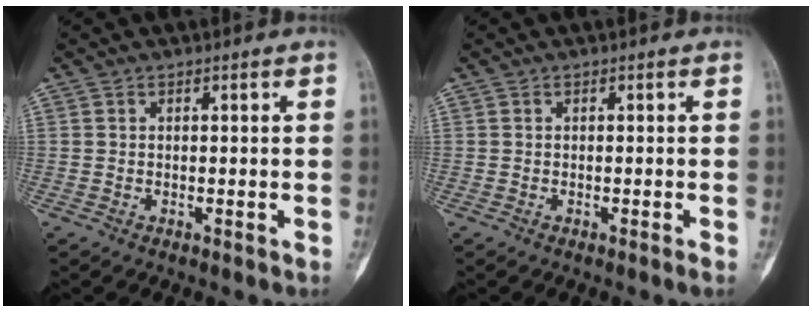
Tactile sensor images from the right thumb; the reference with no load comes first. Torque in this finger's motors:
{"motor_torque": [0.16, -0.06, 0.29, -0.11, -0.03]}